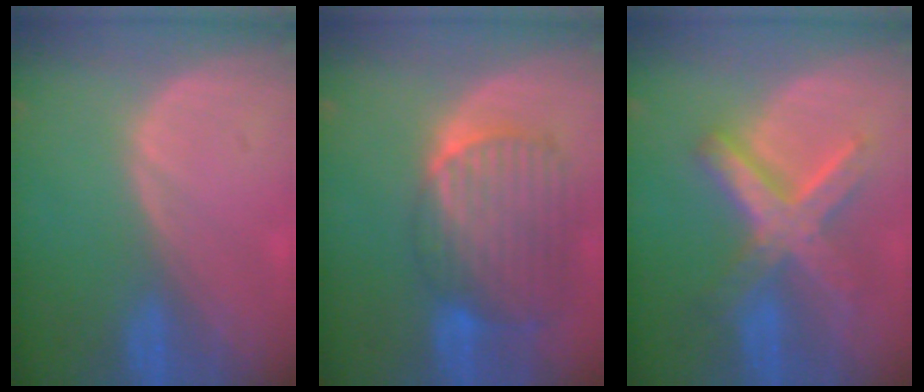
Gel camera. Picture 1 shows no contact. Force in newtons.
{"total": 10.6, "press": 9.0, "slide": 5.6}
{"total": 8.8, "press": 8.8, "slide": 0.7}